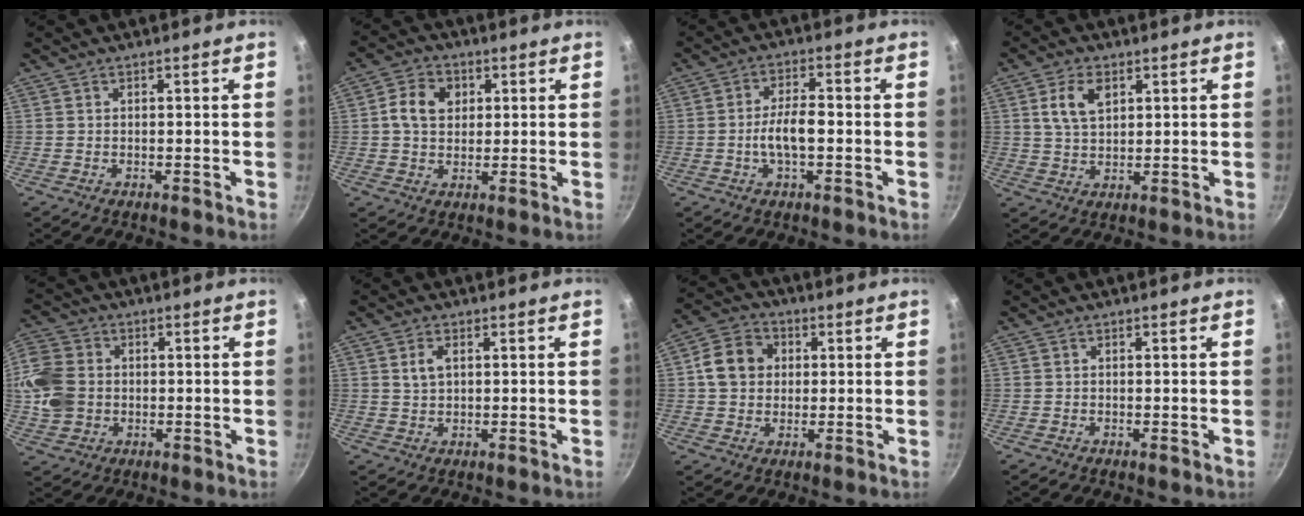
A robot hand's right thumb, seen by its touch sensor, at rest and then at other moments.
{"total": 7.5, "force": [1.5, 5.9, 4.5], "torque": [-0.065, 0.005, 0.023]}
{"total": 6.3, "force": [-1.1, 2.7, 5.6], "torque": [-0.108, 0.016, -0.022]}
{"total": 6.8, "force": [2.5, 4.1, 4.8], "torque": [-0.087, -0.006, 0.050]}
{"total": 12.8, "force": [-0.2, 10.3, 7.5], "torque": [-0.174, 0.010, -0.003]}
{"total": 3.0, "force": [0.9, 1.8, 2.3], "torque": [-0.042, 0.000, 0.020]}
{"total": 10.9, "force": [1.4, 9.2, 5.7], "torque": [-0.082, 0.013, 0.016]}
{"total": 0.0}